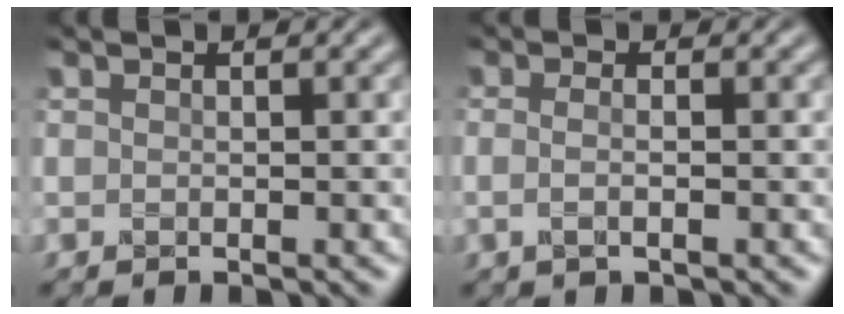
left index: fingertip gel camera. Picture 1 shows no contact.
{"total": 1.8, "force": [-0.1, 0.8, 1.6], "torque": [-0.021, 0.000, -0.013]}